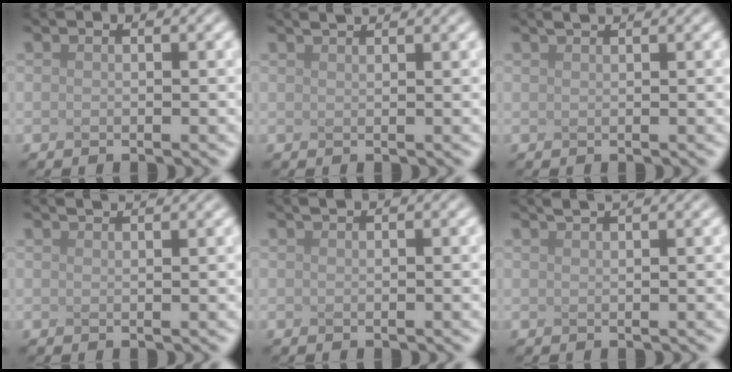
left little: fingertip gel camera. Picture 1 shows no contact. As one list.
[{"total": 1.8, "force": [1.6, 0.4, 0.8], "torque": [0.001, 0.010, 0.002]}, {"total": 1.5, "force": [1.3, 0.4, 0.7], "torque": [-0.002, 0.007, 0.000]}, {"total": 2.3, "force": [2.1, 0.6, 0.9], "torque": [0.005, 0.012, 0.004]}, {"total": 0.9, "force": [0.8, 0.2, 0.4], "torque": [-0.004, 0.002, 0.002]}, {"total": 3.3, "force": [2.5, 0.9, 1.9], "torque": [-0.006, 0.024, 0.005]}]